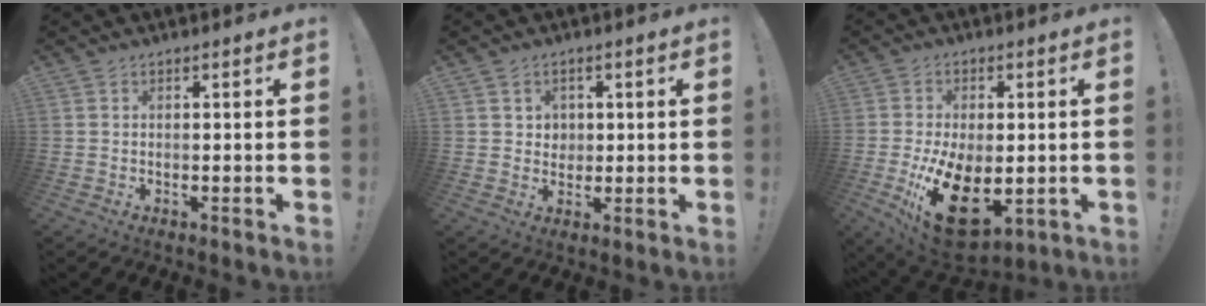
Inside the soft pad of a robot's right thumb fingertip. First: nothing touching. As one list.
[{"total": 4.1, "force": [1.6, 3.8, 0.3], "torque": [-0.002, -0.010, 0.028]}, {"total": 17.7, "force": [-4.1, 10.3, 13.8], "torque": [-0.242, 0.009, -0.051]}]